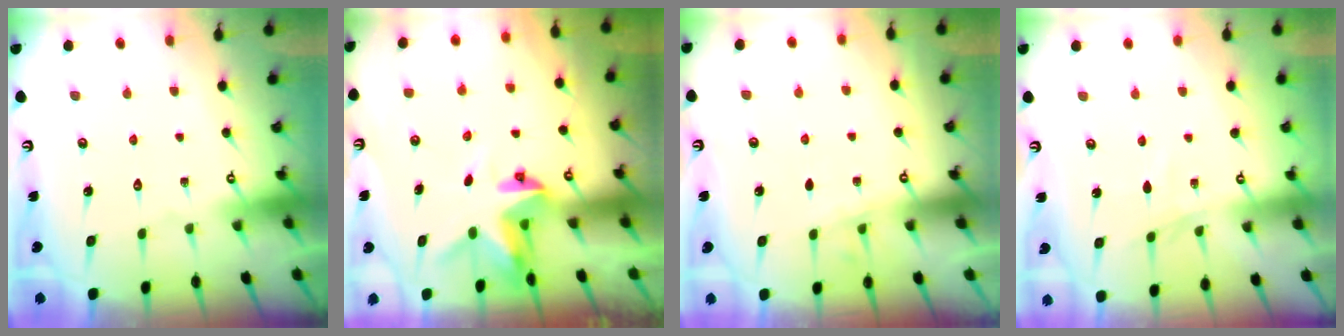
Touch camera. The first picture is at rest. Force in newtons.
{"total": 3.8, "press": 3.8, "slide": 0.2}
{"total": 1.8, "press": 1.7, "slide": 0.3}
{"total": 2.9, "press": 2.9, "slide": 0.4}